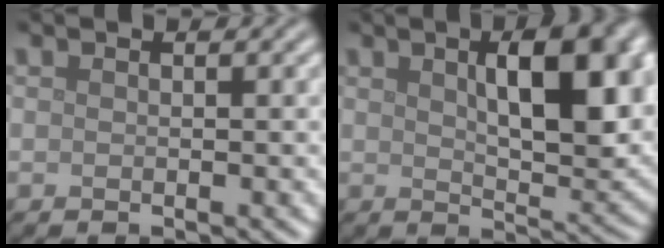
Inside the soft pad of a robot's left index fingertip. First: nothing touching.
{"total": 9.4, "force": [2.7, 3.5, 8.3], "torque": [-0.118, 0.004, 0.044]}